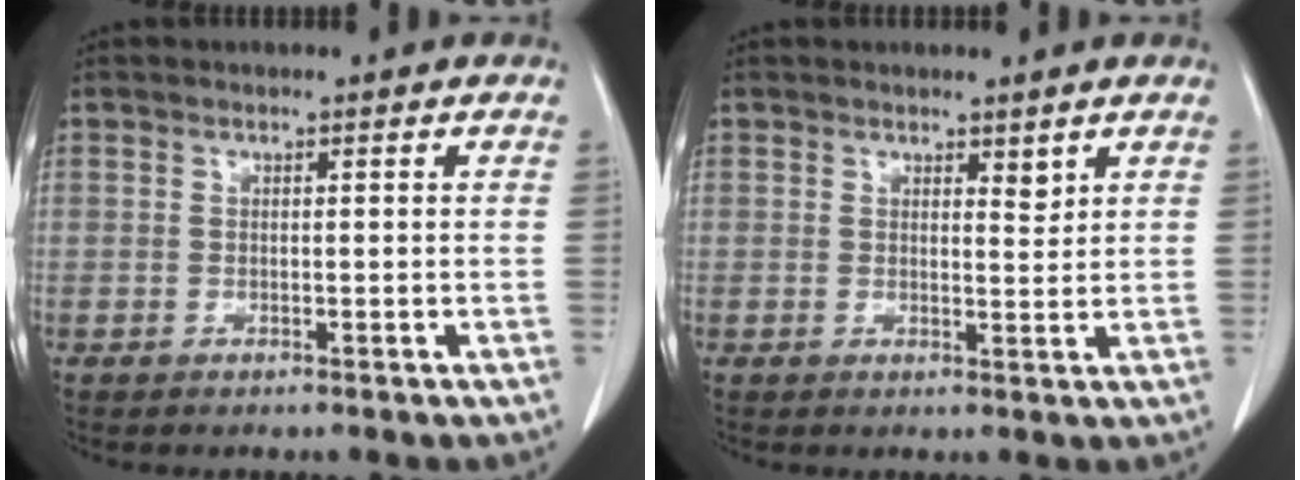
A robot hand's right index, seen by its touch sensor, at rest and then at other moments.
{"total": 1.7, "force": [1.2, 0.5, 1.0], "torque": [-0.013, -0.010, 0.020]}